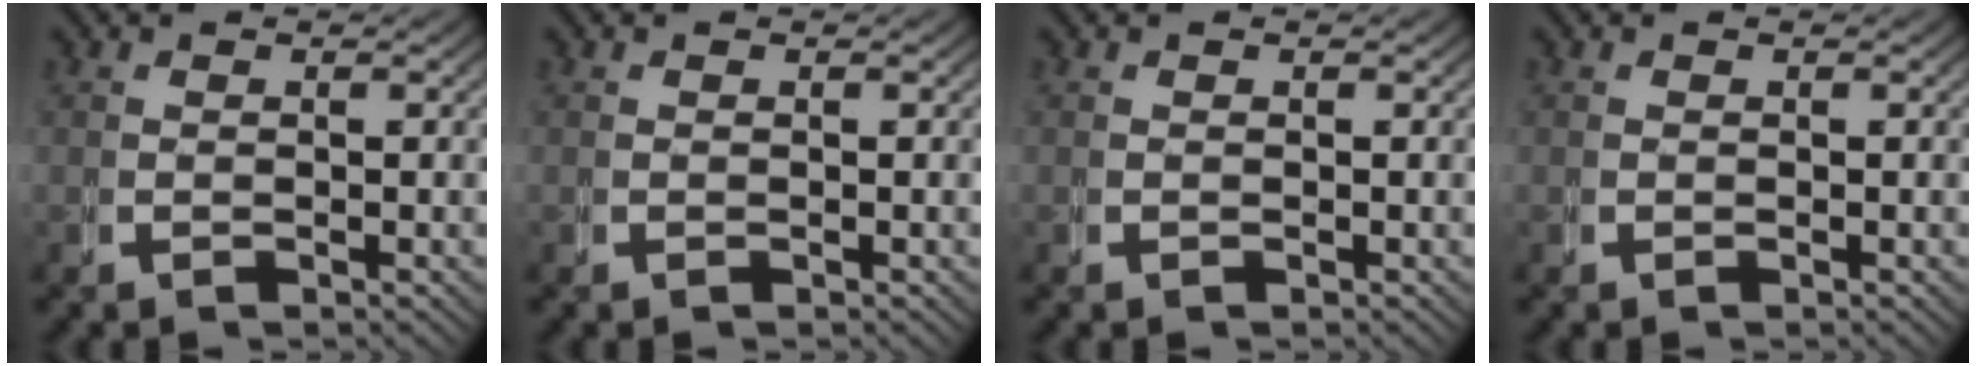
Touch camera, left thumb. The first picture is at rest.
{"total": 0.0}
{"total": 0.0}
{"total": 0.0}